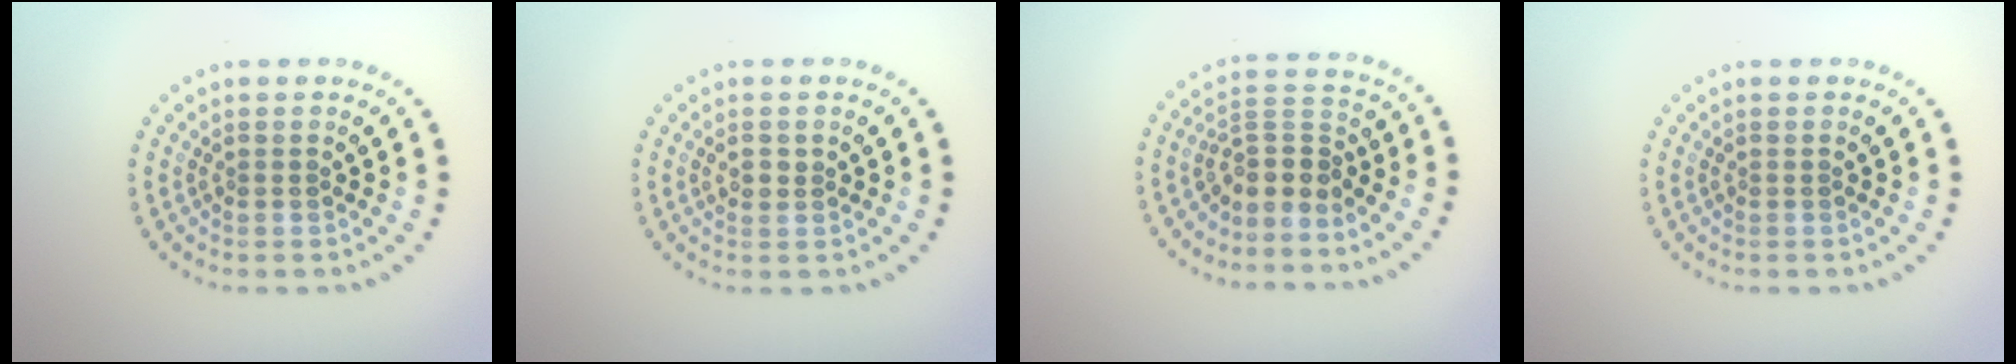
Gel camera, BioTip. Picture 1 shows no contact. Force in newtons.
{"total": 0.6, "press": 0.6, "slide": 0.1}
{"total": 3.0, "press": 2.1, "slide": 2.1}
{"total": 0.0}